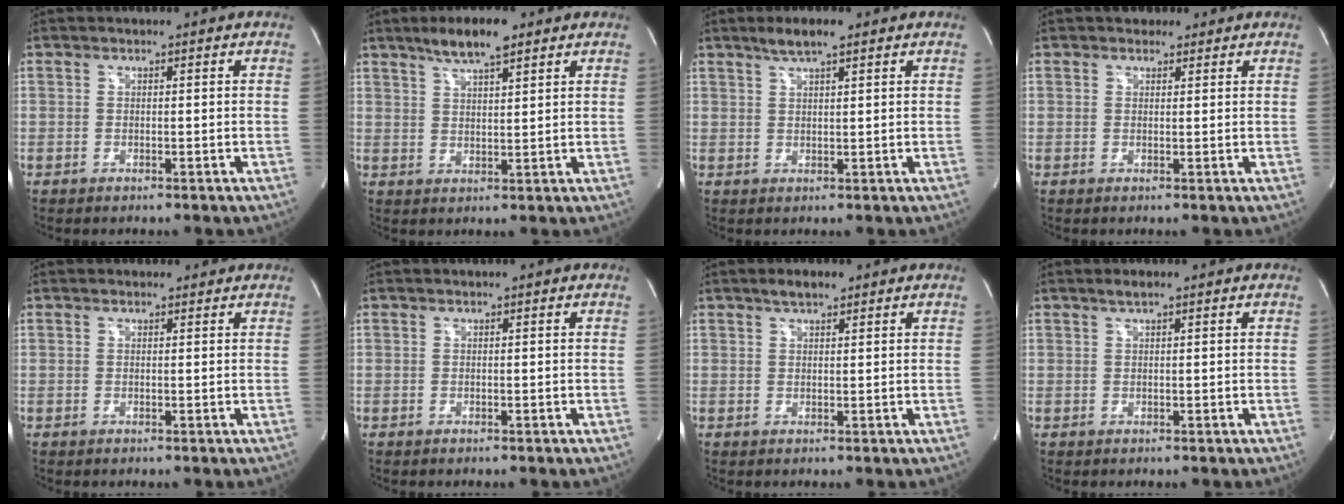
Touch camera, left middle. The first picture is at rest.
{"total": 6.8, "force": [4.8, 1.2, 4.7], "torque": [-0.090, 0.009, 0.083]}
{"total": 3.9, "force": [2.8, 0.5, 2.7], "torque": [-0.056, 0.007, 0.051]}
{"total": 2.7, "force": [2.0, 1.6, 0.8], "torque": [-0.011, 0.012, 0.028]}
{"total": 1.2, "force": [1.0, 0.6, 0.0], "torque": [-0.005, 0.010, 0.011]}
{"total": 0.0}
{"total": 2.5, "force": [1.8, 0.8, 1.5], "torque": [-0.031, 0.008, 0.032]}
{"total": 1.3, "force": [0.9, 0.1, 0.9], "torque": [-0.021, 0.005, 0.019]}